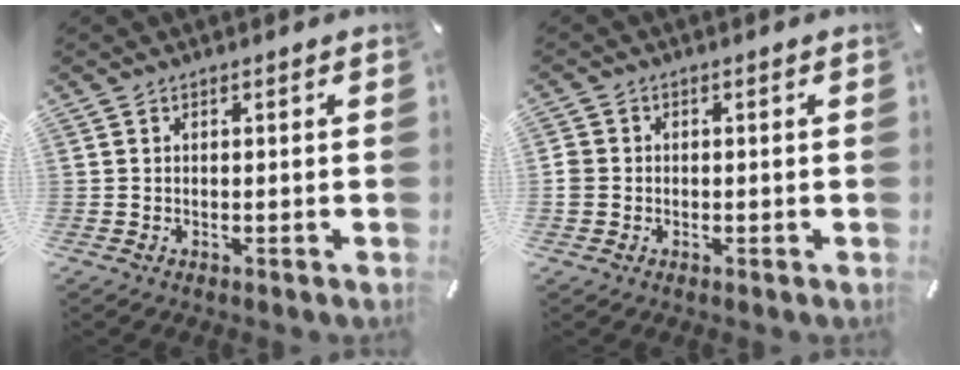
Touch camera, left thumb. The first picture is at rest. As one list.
[{"total": 2.4, "force": [-0.3, 2.3, 0.7], "torque": [-0.011, 0.005, -0.005]}]